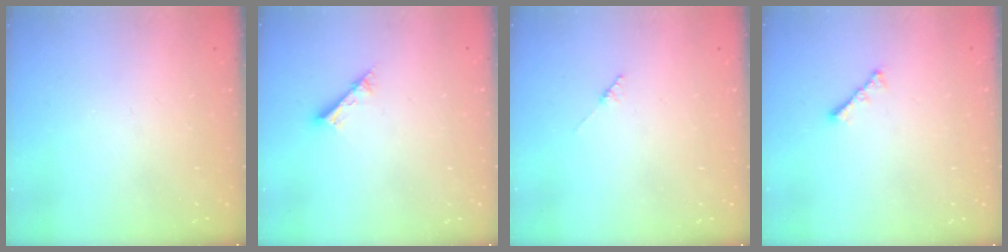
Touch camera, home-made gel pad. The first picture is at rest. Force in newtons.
{"total": 2.6, "press": 2.6, "slide": 0.2}
{"total": 1.8, "press": 1.7, "slide": 0.3}
{"total": 2.4, "press": 2.3, "slide": 0.6}